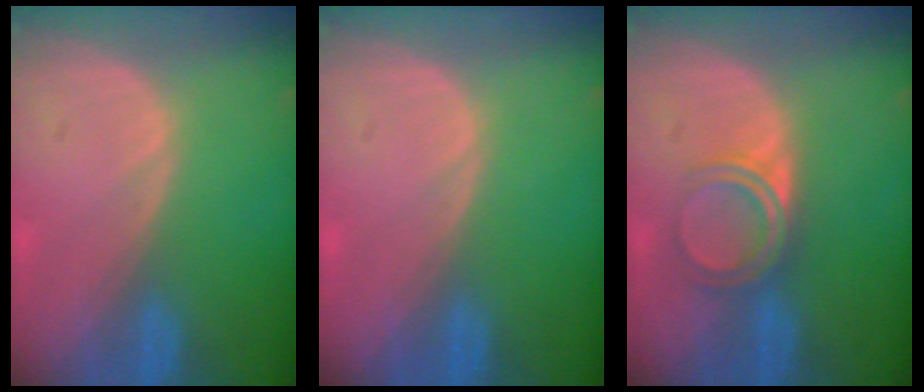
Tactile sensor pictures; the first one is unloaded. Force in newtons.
{"total": 0.0}
{"total": 4.7, "press": 4.1, "slide": 2.3}